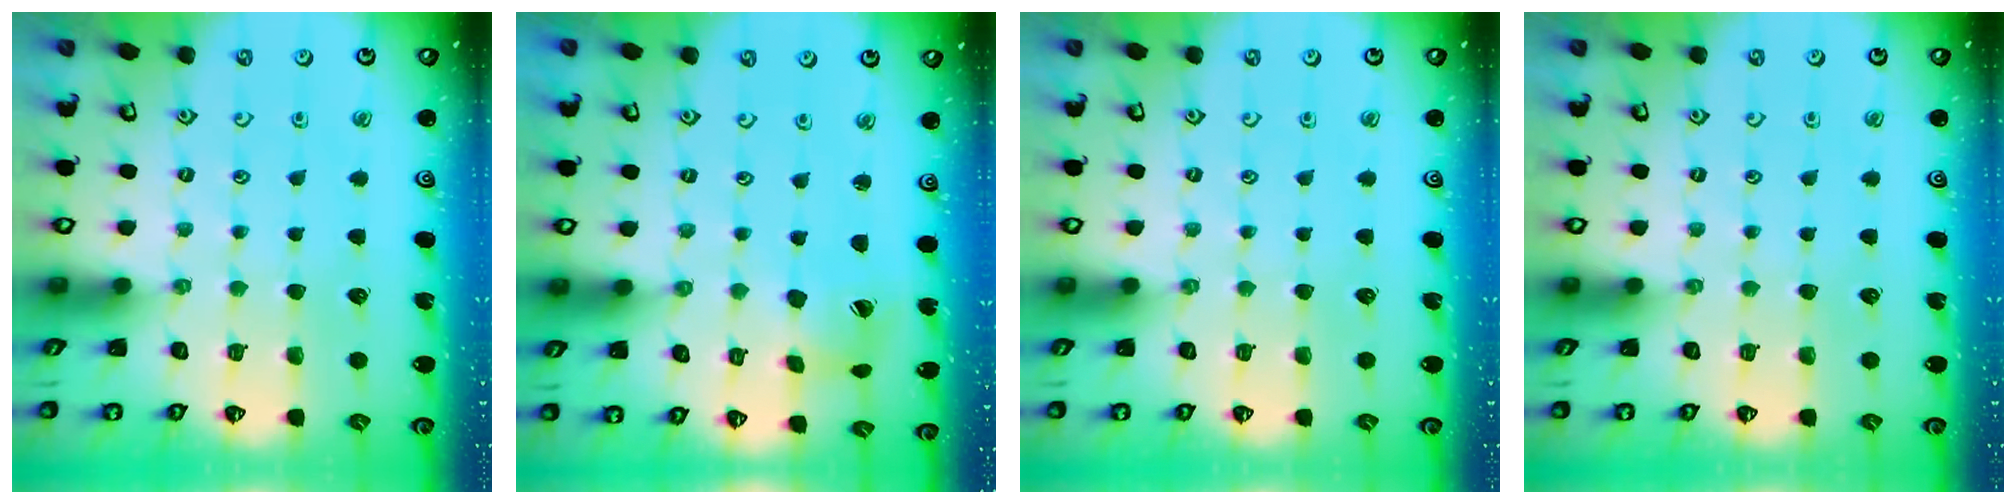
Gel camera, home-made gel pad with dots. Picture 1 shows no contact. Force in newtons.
{"total": 6.2, "press": 6.2, "slide": 0.5}
{"total": 0.0}
{"total": 0.0}